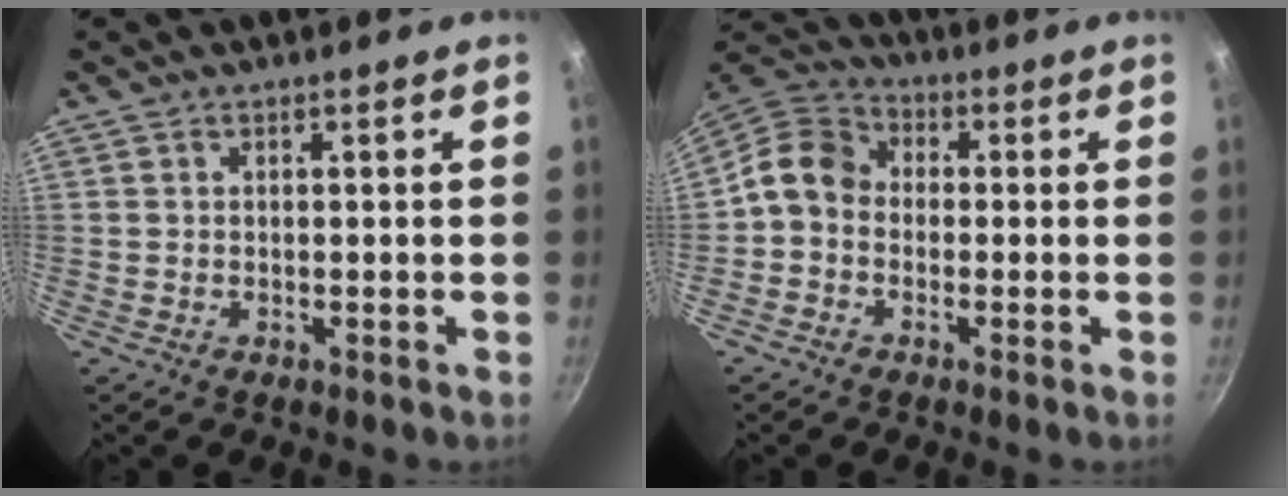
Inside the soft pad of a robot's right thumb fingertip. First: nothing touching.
{"total": 8.4, "force": [-1.0, 7.0, 4.6], "torque": [-0.070, 0.035, -0.044]}